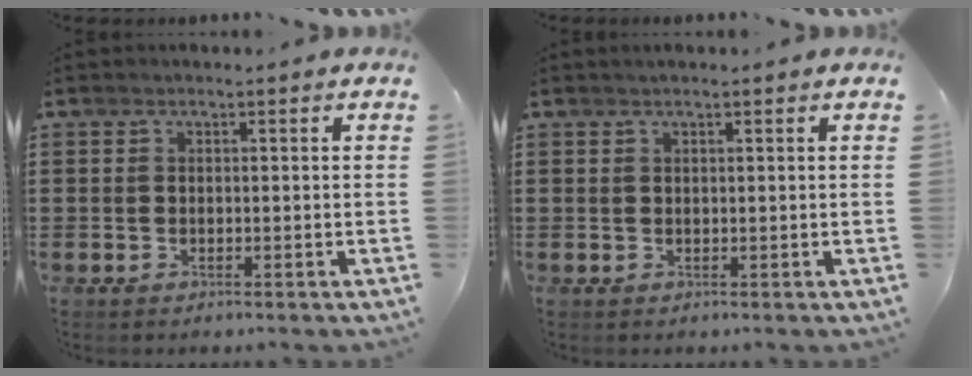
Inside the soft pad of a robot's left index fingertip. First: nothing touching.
{"total": 0.6, "force": [0.4, 0.0, 0.5], "torque": [-0.009, 0.001, 0.007]}